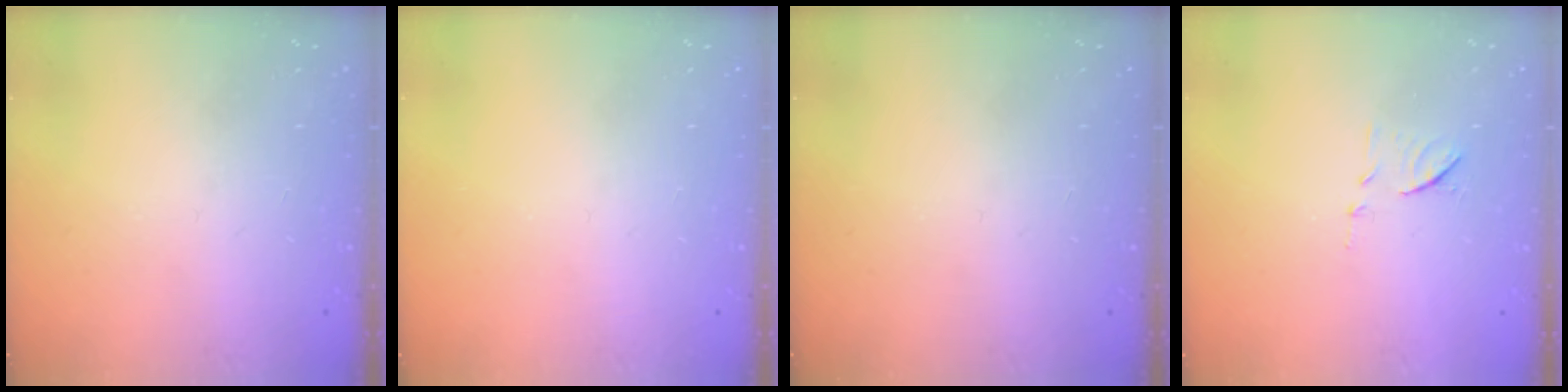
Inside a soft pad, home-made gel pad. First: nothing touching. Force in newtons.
{"total": 0.0}
{"total": 0.0}
{"total": 8.1, "press": 8.0, "slide": 0.7}